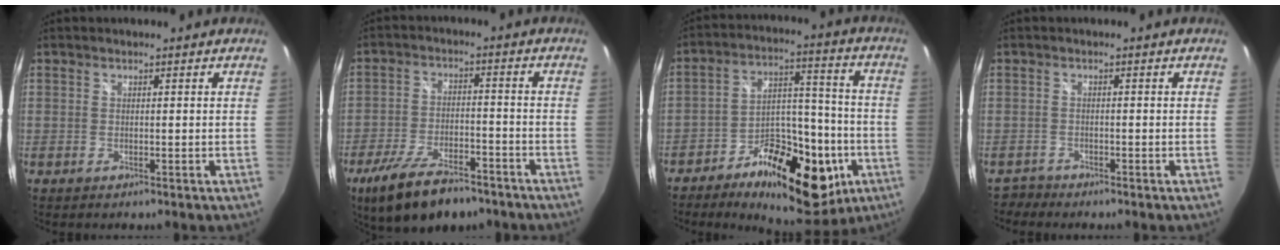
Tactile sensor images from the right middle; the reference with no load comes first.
{"total": 14.5, "force": [-10.3, 5.5, 8.6], "torque": [-0.181, -0.024, -0.170]}
{"total": 19.6, "force": [-9.6, 9.5, 14.1], "torque": [-0.222, 0.016, -0.137]}
{"total": 1.7, "force": [-1.6, 0.6, -0.4], "torque": [0.004, 0.000, -0.033]}